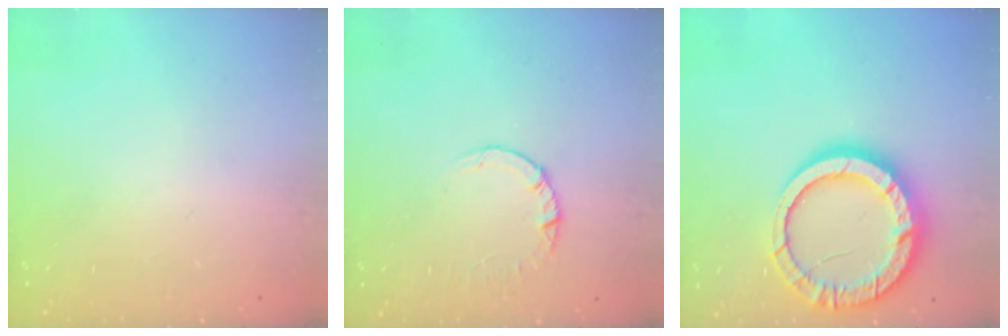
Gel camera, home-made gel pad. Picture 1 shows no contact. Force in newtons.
{"total": 2.5, "press": 2.5, "slide": 0.2}
{"total": 17.9, "press": 17.9, "slide": 1.7}